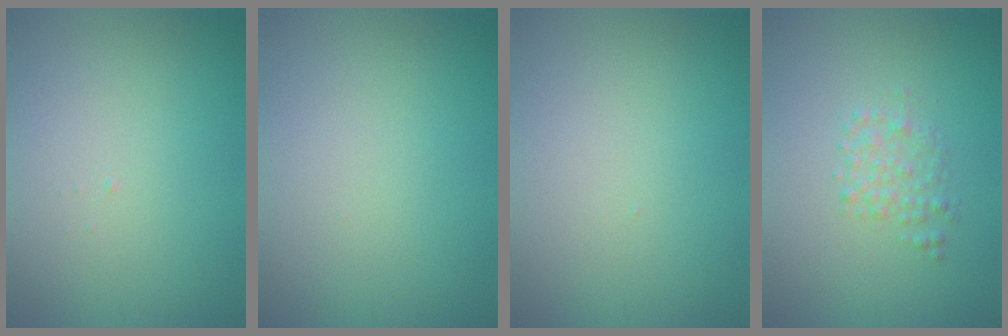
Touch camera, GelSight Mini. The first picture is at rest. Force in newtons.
{"total": 0.0}
{"total": 0.0}
{"total": 1.8, "press": 1.8, "slide": 0.0}